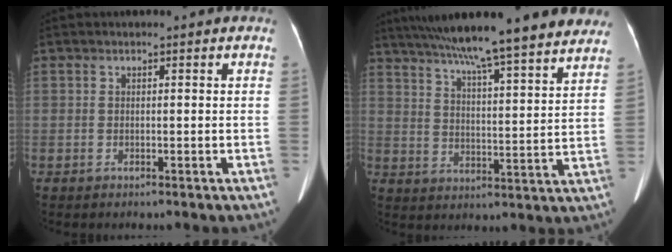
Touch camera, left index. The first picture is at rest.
{"total": 24.1, "force": [20.5, 1.3, 12.5], "torque": [-0.198, 0.003, 0.281]}